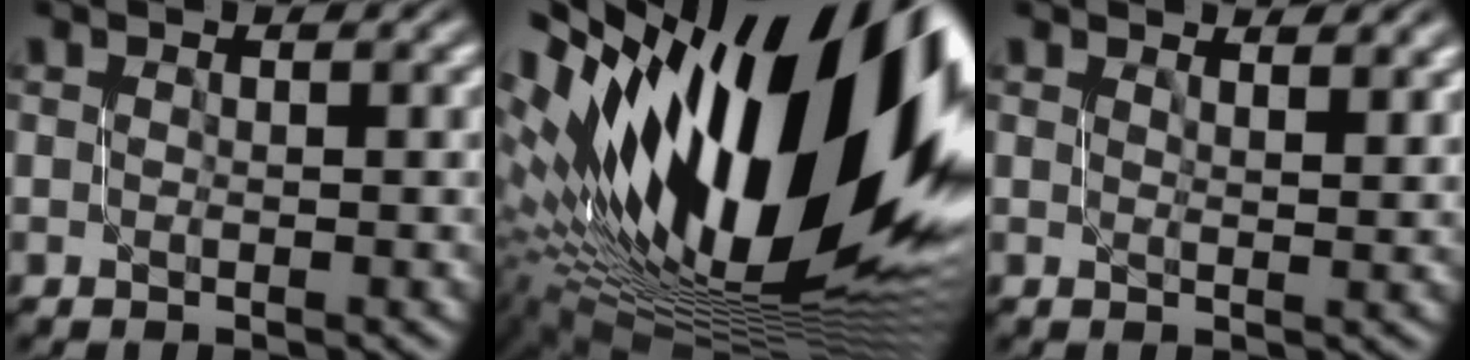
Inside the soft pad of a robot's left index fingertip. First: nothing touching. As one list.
[{"total": 21.2, "force": [5.0, 9.9, 18.0], "torque": [-0.322, 0.020, 0.069]}, {"total": 3.3, "force": [2.6, 1.1, 1.7], "torque": [-0.015, 0.006, 0.033]}]